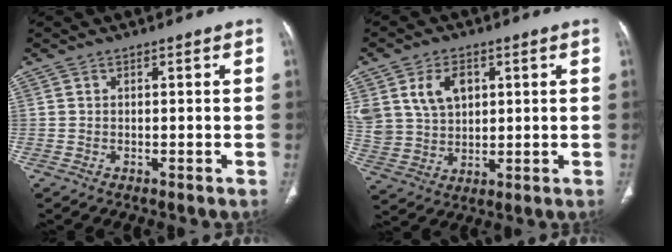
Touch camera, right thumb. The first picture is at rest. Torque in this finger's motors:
{"motor_torque": [0.08, 0.16, 0.73, 0.57, 0.07]}